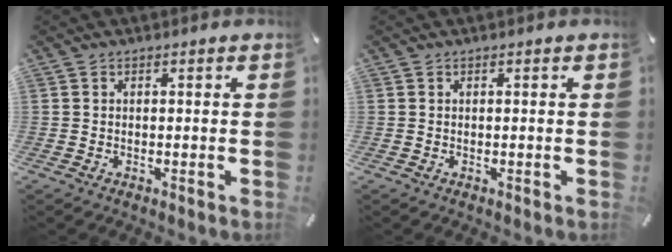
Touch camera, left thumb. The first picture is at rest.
{"total": 0.0}